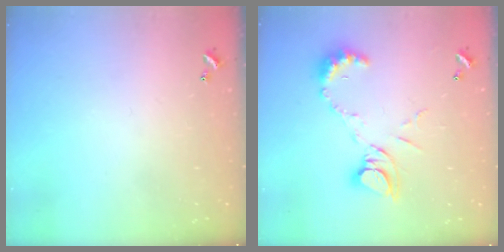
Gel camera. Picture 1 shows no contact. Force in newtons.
{"total": 10.9, "press": 10.9, "slide": 1.1}